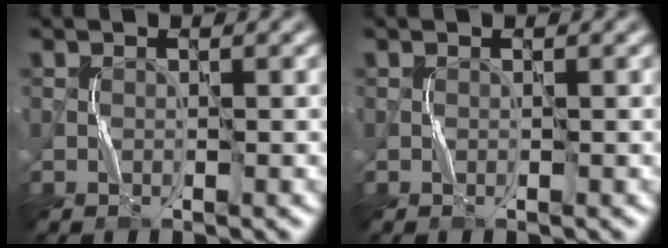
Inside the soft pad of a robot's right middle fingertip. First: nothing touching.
{"total": 0.0}